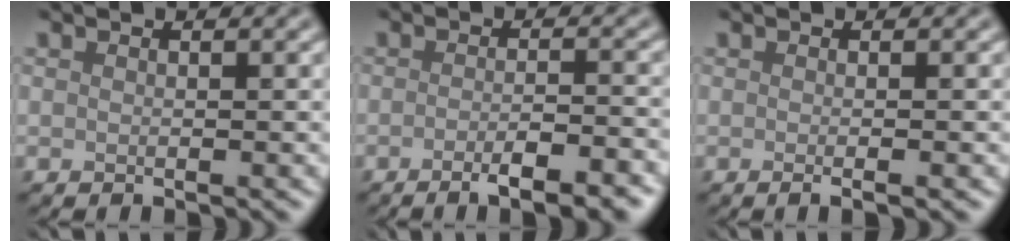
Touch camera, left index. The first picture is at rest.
{"total": 5.5, "force": [-3.0, 1.5, 4.3], "torque": [-0.052, 0.008, -0.040]}
{"total": 1.7, "force": [-0.3, 0.6, 1.6], "torque": [-0.013, -0.005, -0.009]}